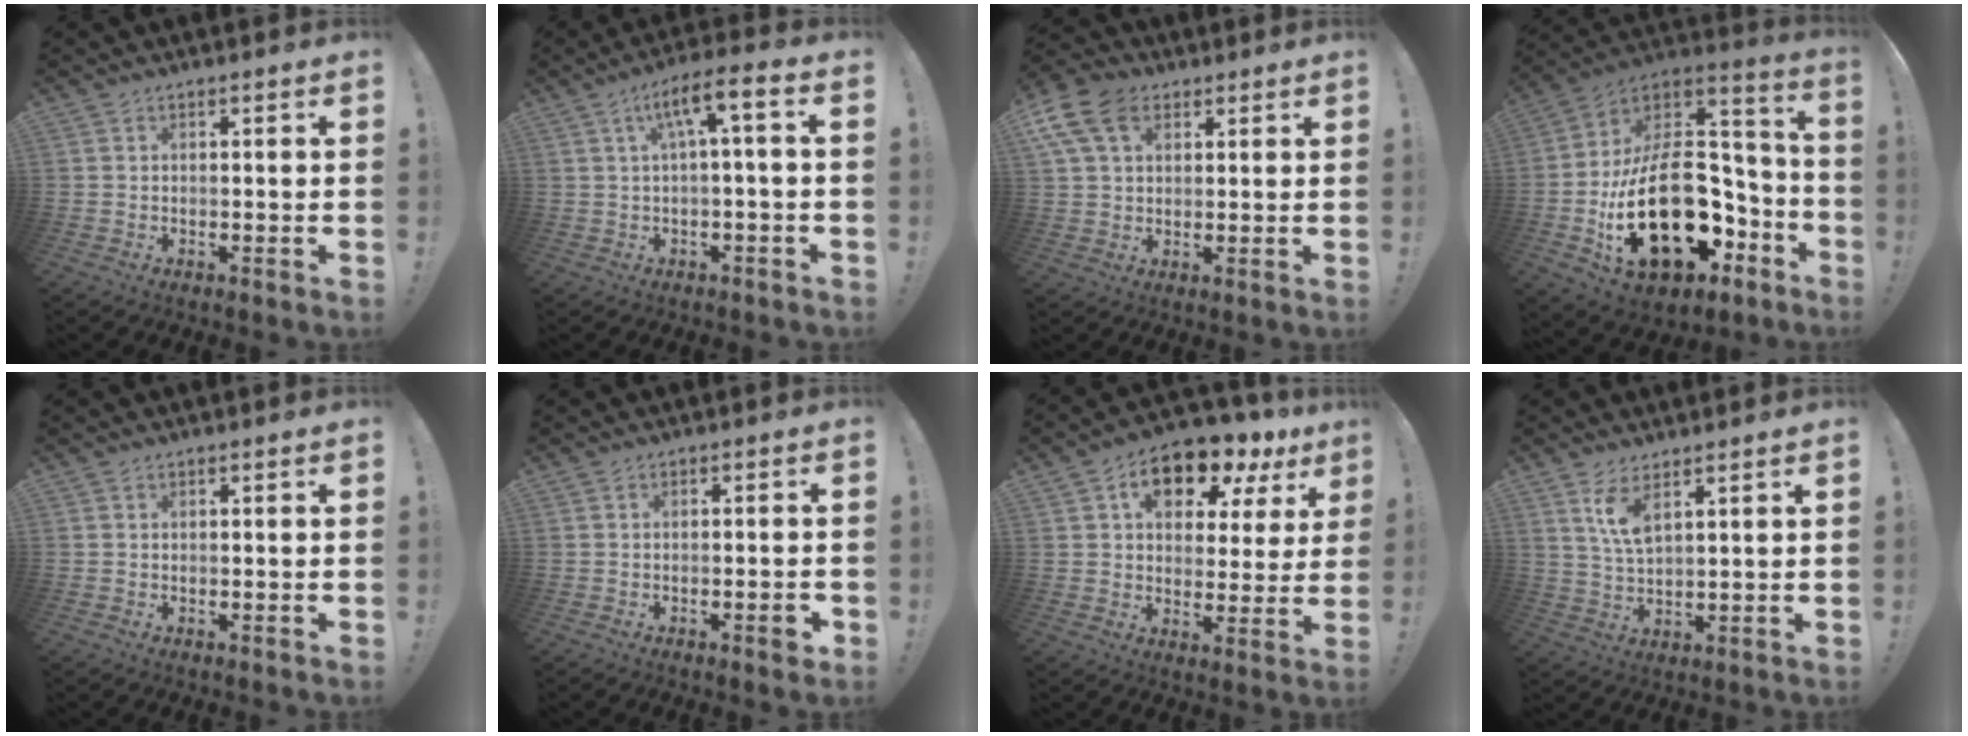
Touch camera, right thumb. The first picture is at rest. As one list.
[{"total": 8.5, "force": [1.1, 1.8, 8.3], "torque": [-0.127, -0.002, 0.015]}, {"total": 12.7, "force": [5.5, 8.7, 7.5], "torque": [-0.138, -0.013, 0.107]}, {"total": 30.1, "force": [-8.0, 18.4, 22.4], "torque": [-0.392, 0.034, -0.101]}, {"total": 0.0}, {"total": 3.2, "force": [-1.6, 0.6, 2.7], "torque": [-0.036, 0.005, -0.025]}, {"total": 12.9, "force": [7.5, 7.3, 7.6], "torque": [-0.109, -0.045, 0.131]}, {"total": 7.2, "force": [4.3, 2.6, 5.1], "torque": [-0.093, -0.020, 0.077]}]